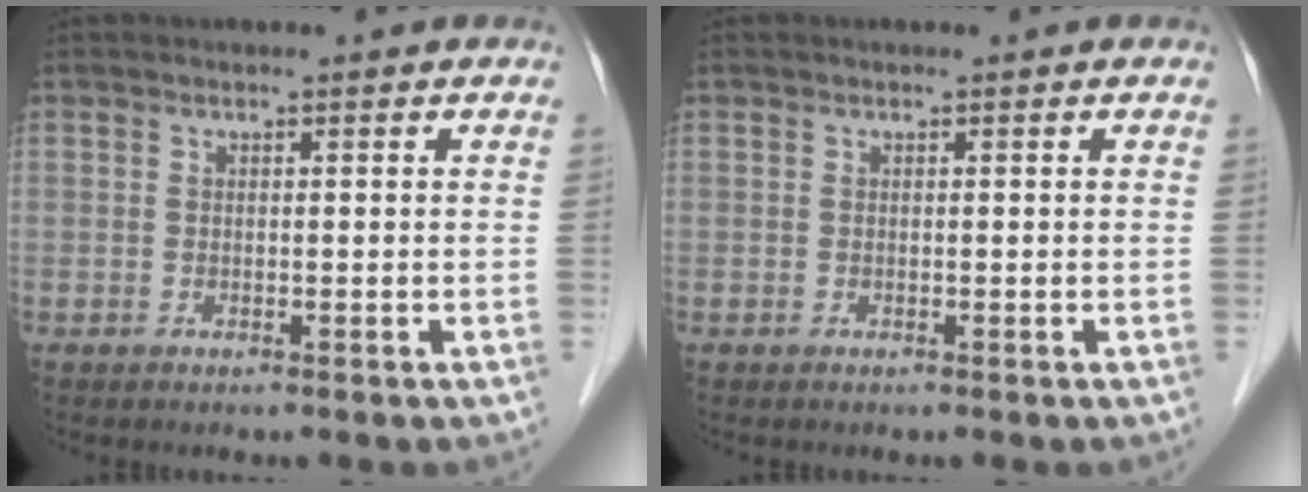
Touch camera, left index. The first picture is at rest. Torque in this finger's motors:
{"motor_torque": [0.00, 0.00, 0.00, -0.01]}